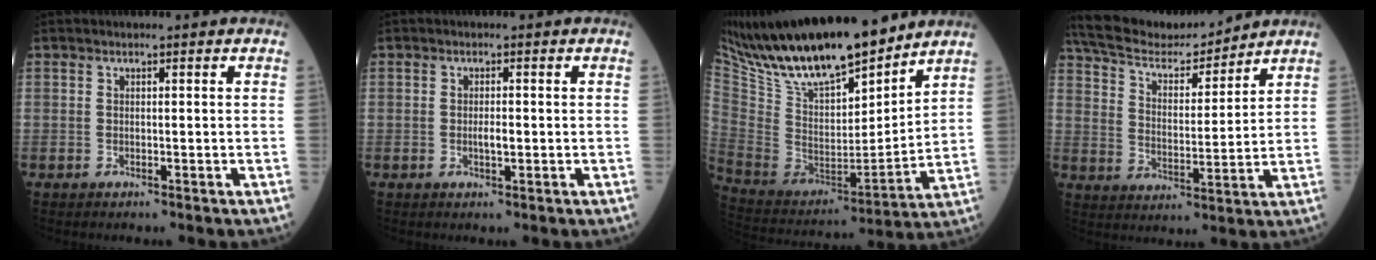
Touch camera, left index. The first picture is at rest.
{"total": 1.6, "force": [-0.1, 0.5, 1.5], "torque": [-0.030, 0.000, -0.001]}
{"total": 22.6, "force": [18.6, 5.1, 11.8], "torque": [-0.226, -0.003, 0.335]}
{"total": 14.4, "force": [13.5, 2.1, 4.5], "torque": [-0.089, 0.011, 0.237]}